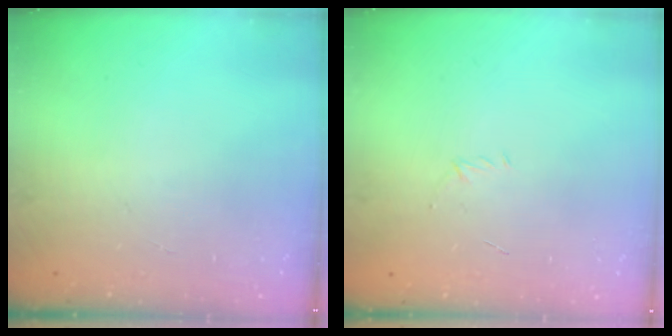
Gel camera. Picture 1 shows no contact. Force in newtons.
{"total": 2.7, "press": 2.6, "slide": 0.7}